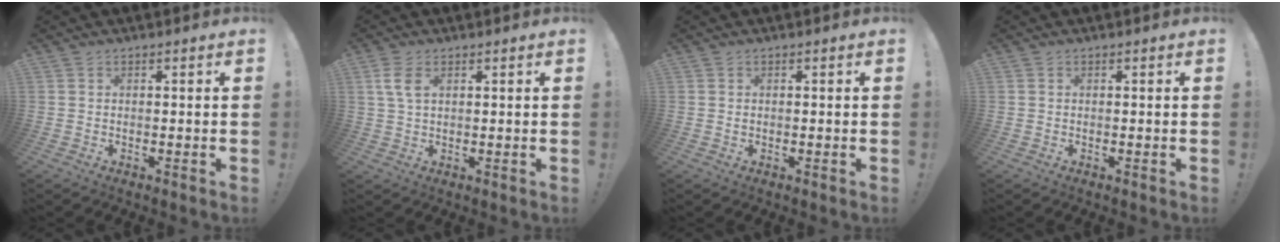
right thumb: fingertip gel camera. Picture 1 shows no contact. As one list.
[{"total": 5.4, "force": [1.9, 3.0, 4.1], "torque": [-0.081, -0.001, 0.035]}, {"total": 0.0}, {"total": 0.0}]